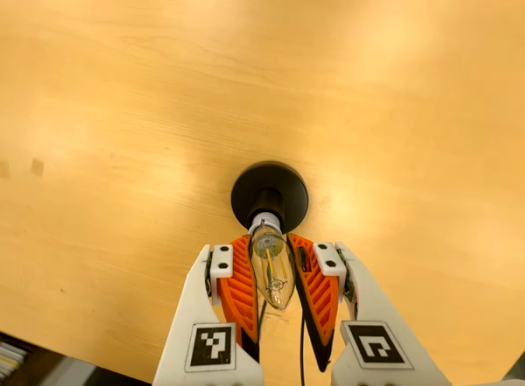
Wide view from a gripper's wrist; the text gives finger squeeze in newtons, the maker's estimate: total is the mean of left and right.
{"total": 20.7, "left": 20.0, "right": 21.4}